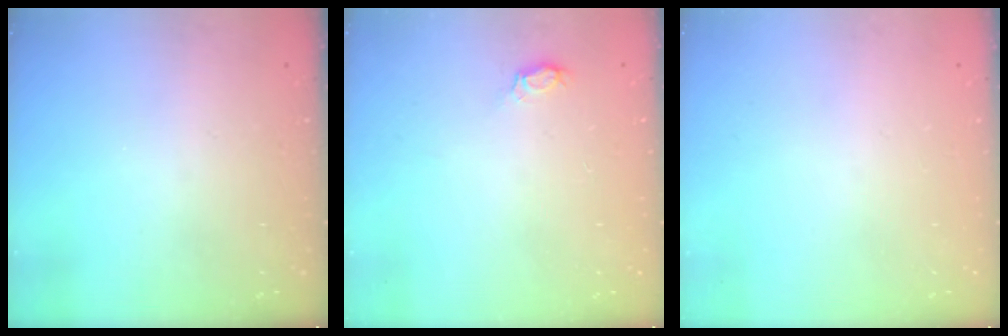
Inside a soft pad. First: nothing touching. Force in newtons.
{"total": 4.7, "press": 4.5, "slide": 1.3}
{"total": 0.0}